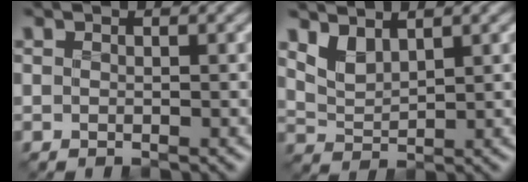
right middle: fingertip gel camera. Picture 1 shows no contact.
{"total": 2.5, "force": [1.8, 1.0, 1.4], "torque": [-0.039, -0.010, 0.042]}